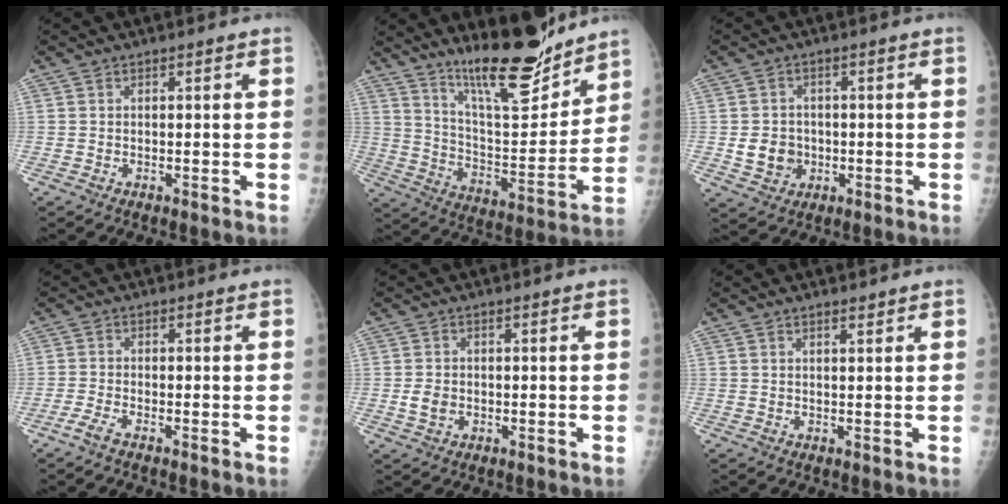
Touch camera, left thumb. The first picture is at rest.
{"total": 17.5, "force": [14.1, 3.9, 9.6], "torque": [-0.116, -0.104, 0.241]}
{"total": 5.4, "force": [-0.6, 4.9, 2.2], "torque": [-0.011, 0.005, -0.003]}
{"total": 2.1, "force": [-1.7, 0.1, 1.2], "torque": [-0.033, -0.002, -0.041]}
{"total": 2.6, "force": [-0.5, 2.0, 1.5], "torque": [-0.020, 0.001, -0.007]}
{"total": 1.0, "force": [0.9, 0.2, 0.4], "torque": [-0.003, -0.008, 0.015]}